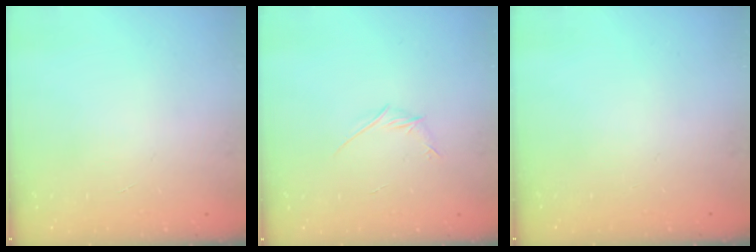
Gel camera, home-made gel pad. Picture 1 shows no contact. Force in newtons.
{"total": 3.3, "press": 3.2, "slide": 1.0}
{"total": 0.0}